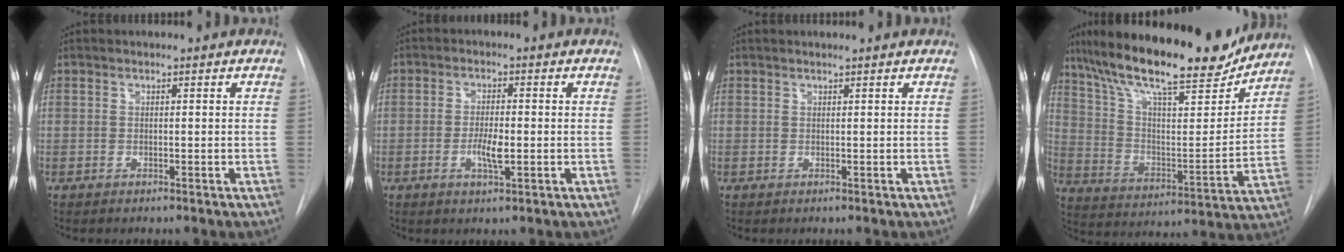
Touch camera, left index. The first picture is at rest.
{"total": 3.9, "force": [-0.9, 0.9, 3.7], "torque": [-0.070, -0.003, -0.013]}
{"total": 2.3, "force": [2.1, -0.1, 1.0], "torque": [-0.012, 0.015, 0.027]}
{"total": 23.2, "force": [19.6, 4.5, 11.7], "torque": [-0.206, 0.001, 0.307]}